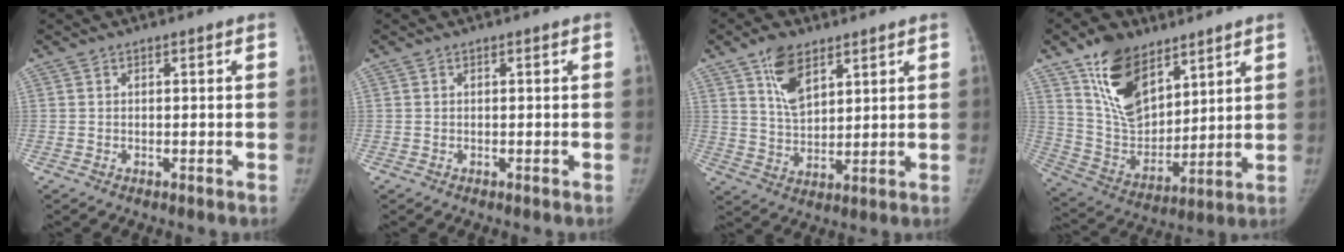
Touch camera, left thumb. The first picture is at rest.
{"total": 0.0}
{"total": 8.6, "force": [4.9, 4.5, 5.4], "torque": [-0.078, -0.028, 0.095]}
{"total": 16.6, "force": [10.0, 9.3, 9.4], "torque": [-0.127, -0.054, 0.198]}